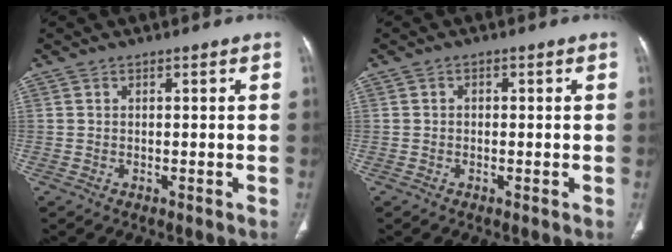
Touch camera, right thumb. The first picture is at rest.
{"total": 0.9, "force": [-0.1, 0.8, 0.4], "torque": [-0.001, 0.003, -0.006]}